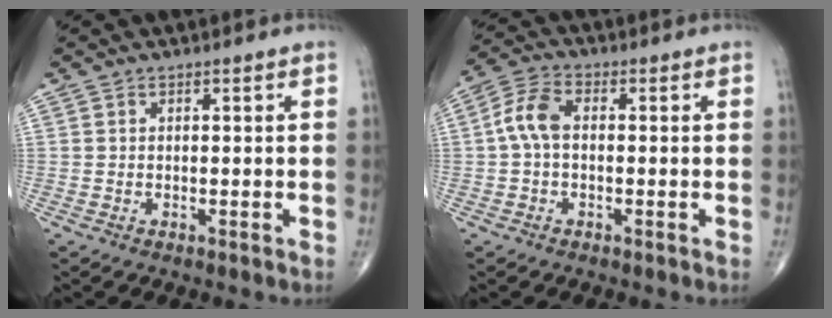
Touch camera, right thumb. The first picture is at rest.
{"total": 6.0, "force": [0.0, 3.6, 4.8], "torque": [-0.101, 0.020, -0.009]}